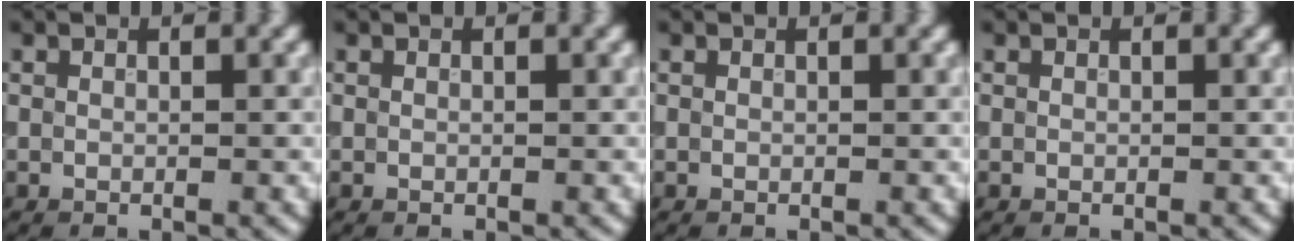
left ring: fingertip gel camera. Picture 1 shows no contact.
{"total": 0.0}
{"total": 0.0}
{"total": 0.0}